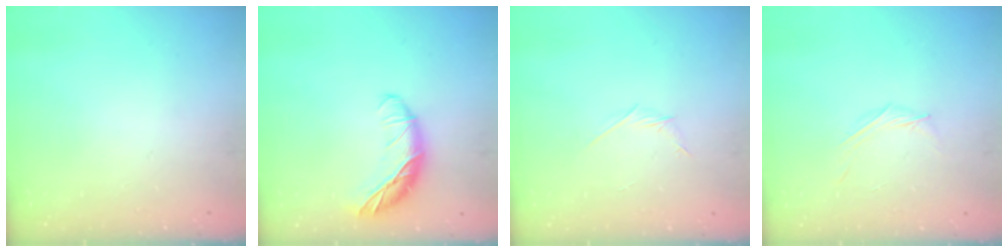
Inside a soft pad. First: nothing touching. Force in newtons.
{"total": 13.6, "press": 13.5, "slide": 0.6}
{"total": 2.8, "press": 2.7, "slide": 0.8}
{"total": 3.5, "press": 3.3, "slide": 1.0}